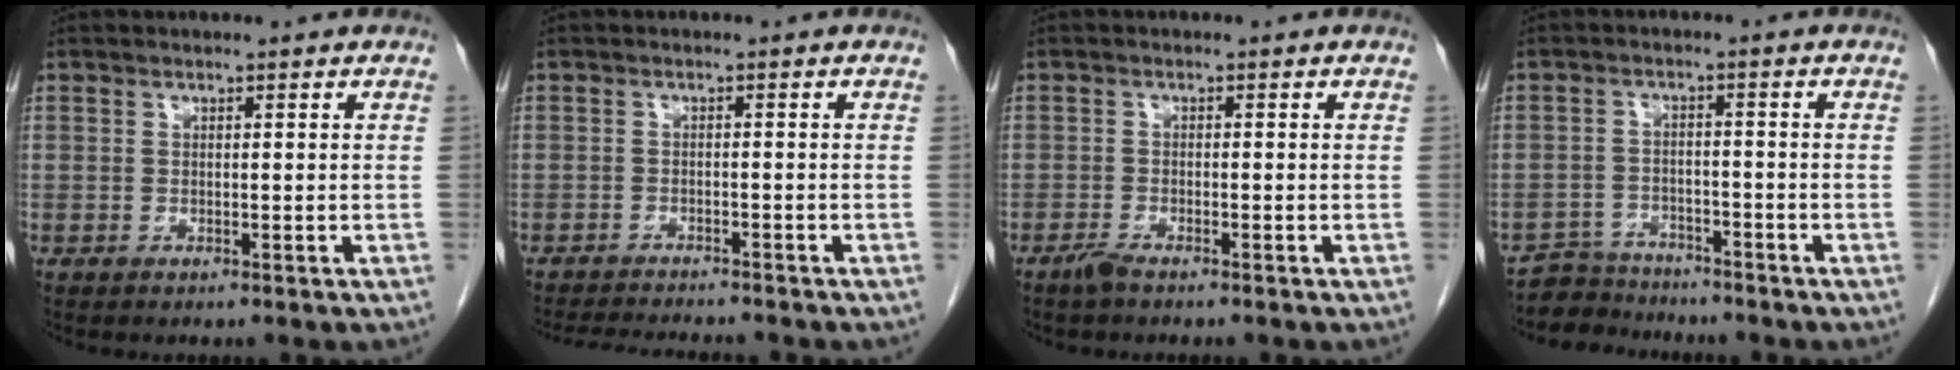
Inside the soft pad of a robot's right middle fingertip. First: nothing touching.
{"total": 8.7, "force": [-8.1, 0.9, 3.0], "torque": [-0.044, -0.010, -0.116]}
{"total": 1.7, "force": [-1.4, 0.1, 0.9], "torque": [-0.027, -0.004, -0.029]}
{"total": 5.1, "force": [-4.7, 1.8, -0.8], "torque": [0.016, 0.002, -0.083]}